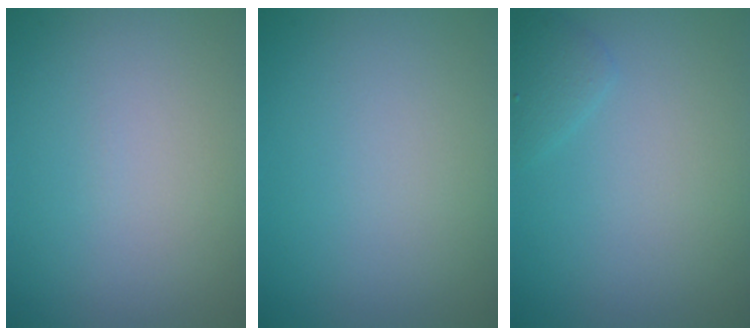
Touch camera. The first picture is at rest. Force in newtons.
{"total": 0.0}
{"total": 1.1, "press": 1.1, "slide": 0.1}